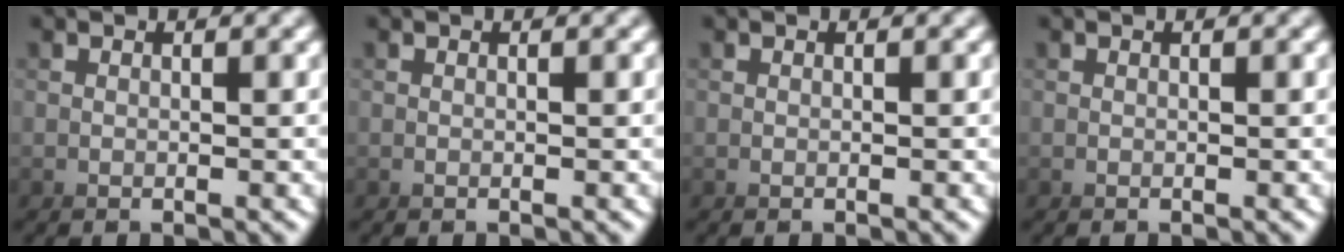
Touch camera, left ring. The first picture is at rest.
{"total": 0.0}
{"total": 0.0}
{"total": 0.0}